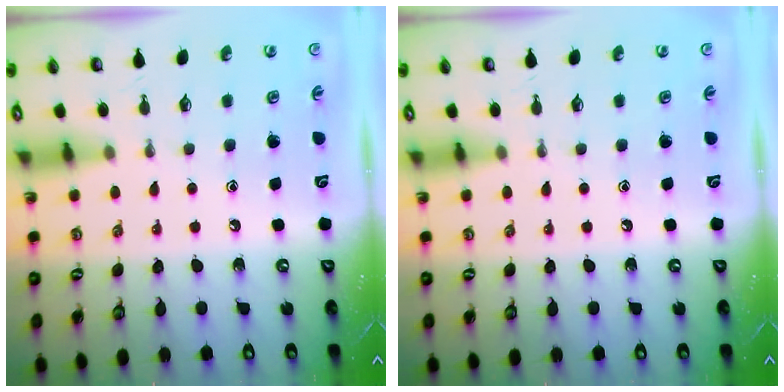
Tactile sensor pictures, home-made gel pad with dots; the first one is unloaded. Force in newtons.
{"total": 0.0}